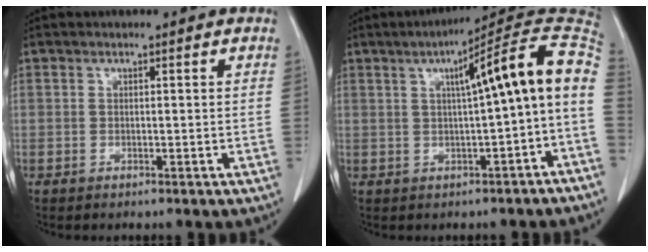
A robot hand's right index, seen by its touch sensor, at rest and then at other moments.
{"total": 13.1, "force": [0.7, 0.3, 13.1], "torque": [-0.178, 0.040, 0.003]}